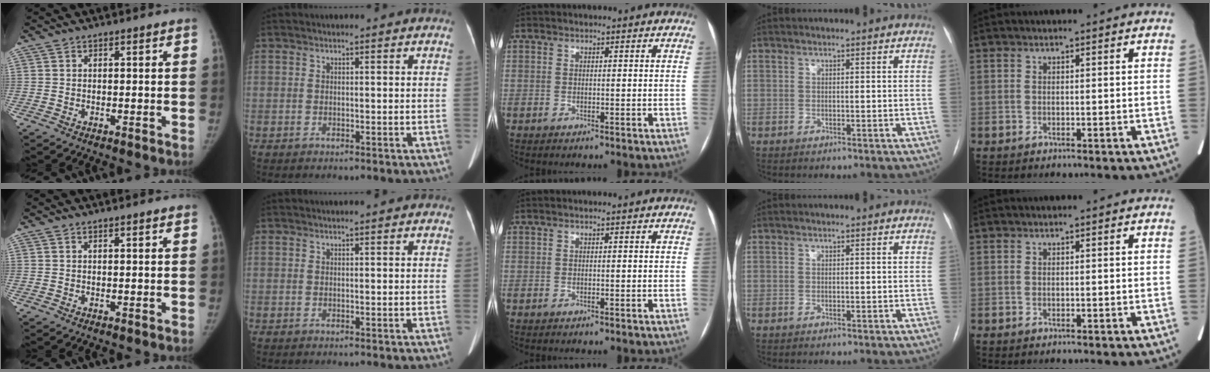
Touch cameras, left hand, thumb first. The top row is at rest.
{"thumb": {"total": 1.1, "force": [0.9, 0.1, 0.6], "torque": [-0.005, 0.000, 0.015]}, "index": {"total": 1.1, "force": [1.0, -0.1, 0.6], "torque": [-0.006, 0.013, 0.019]}}